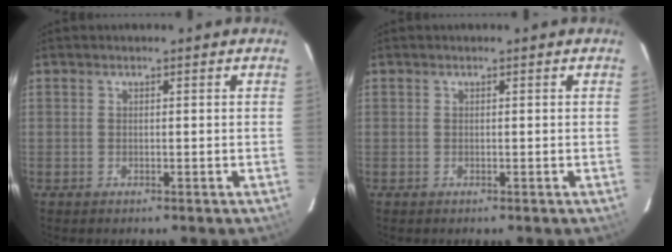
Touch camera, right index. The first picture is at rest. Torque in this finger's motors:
{"motor_torque": [-0.01, 0.00, 0.05, 0.01]}